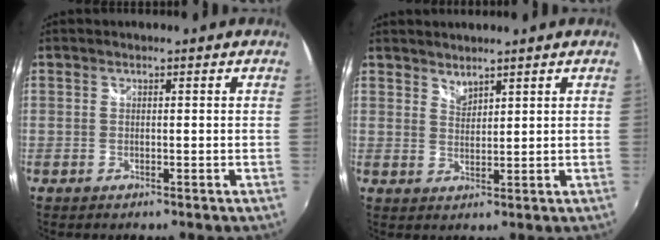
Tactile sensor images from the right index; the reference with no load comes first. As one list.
[{"total": 2.1, "force": [2.1, 0.5, 0.4], "torque": [-0.002, 0.002, 0.037]}]